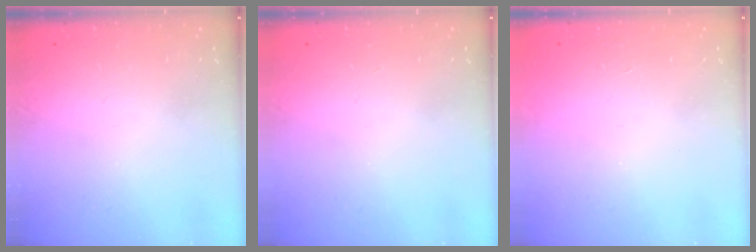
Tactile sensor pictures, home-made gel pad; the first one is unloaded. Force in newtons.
{"total": 0.0}
{"total": 1.6, "press": 1.6, "slide": 0.1}